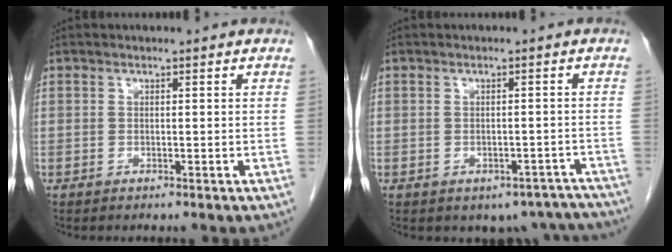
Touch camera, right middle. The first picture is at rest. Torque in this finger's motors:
{"motor_torque": [1.09, -1.05, 0.01, 0.04]}